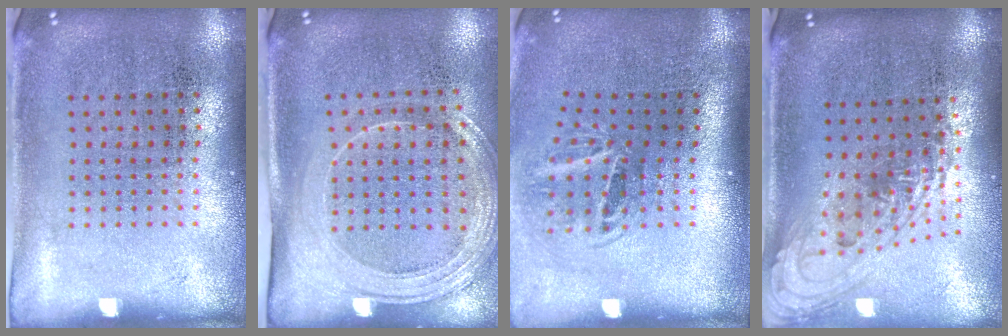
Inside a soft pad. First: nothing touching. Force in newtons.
{"total": 2.1, "press": 1.8, "slide": 1.1}
{"total": 2.0, "press": 1.3, "slide": 1.5}
{"total": 1.5, "press": 1.2, "slide": 1.0}